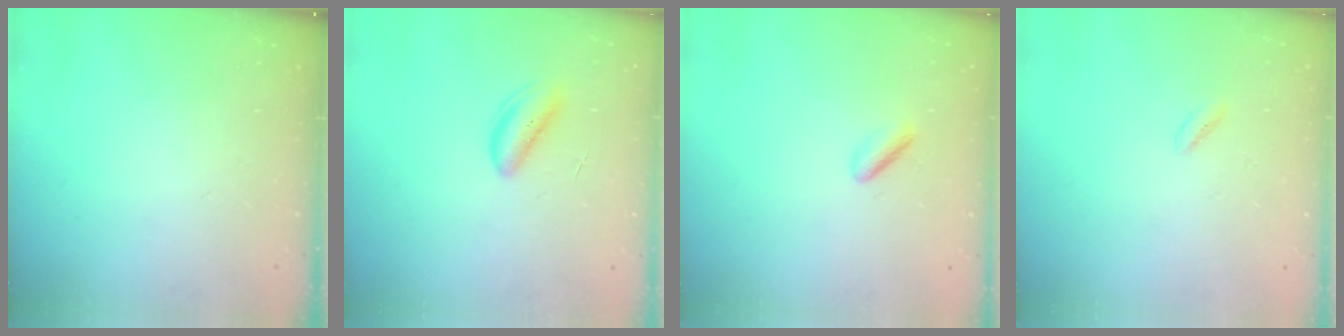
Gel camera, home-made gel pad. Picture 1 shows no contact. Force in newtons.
{"total": 4.7, "press": 4.7, "slide": 0.5}
{"total": 2.2, "press": 1.9, "slide": 1.1}
{"total": 0.6, "press": 0.3, "slide": 0.6}